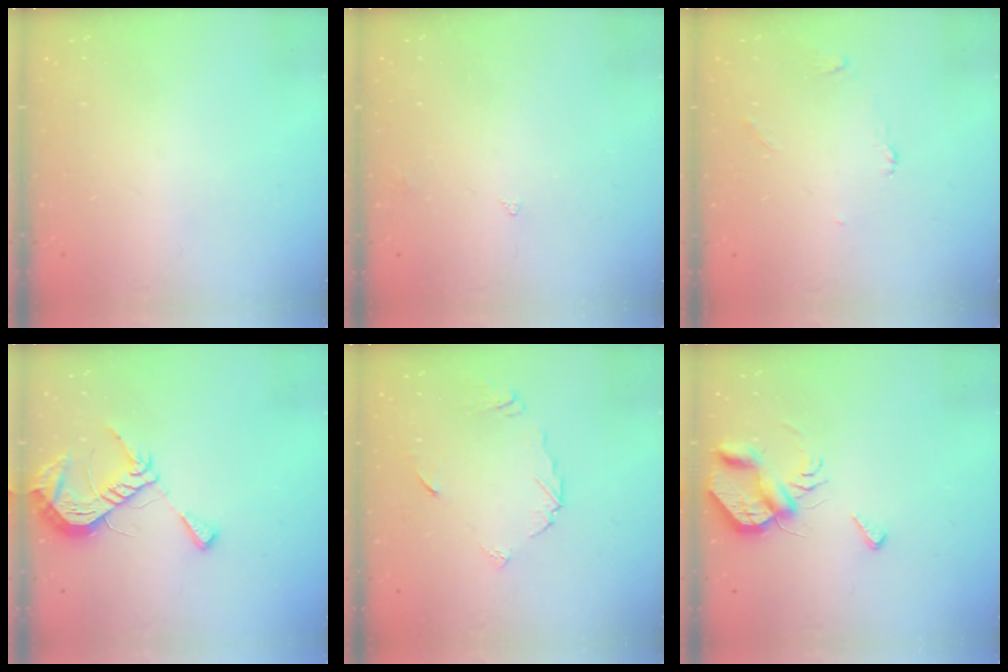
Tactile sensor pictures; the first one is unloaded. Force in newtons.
{"total": 2.7, "press": 2.6, "slide": 0.5}
{"total": 2.5, "press": 2.5, "slide": 0.3}
{"total": 12.2, "press": 12.1, "slide": 1.0}
{"total": 5.5, "press": 5.5, "slide": 0.4}
{"total": 9.0, "press": 9.0, "slide": 0.6}